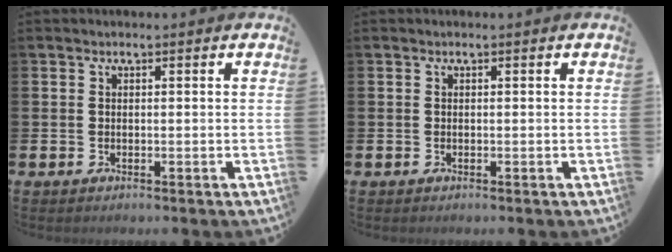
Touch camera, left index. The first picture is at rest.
{"total": 0.0}